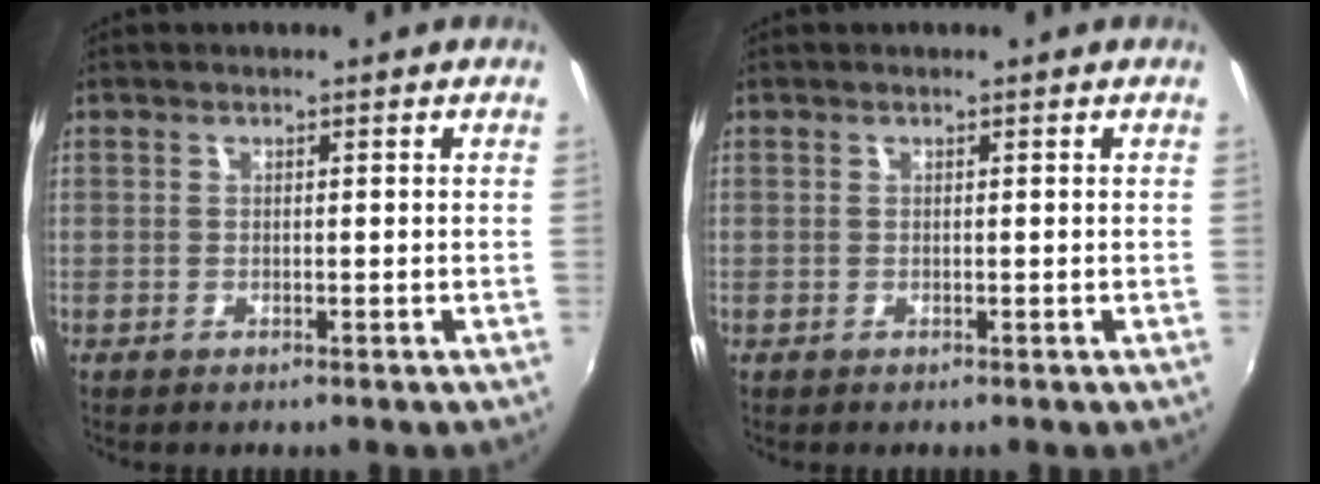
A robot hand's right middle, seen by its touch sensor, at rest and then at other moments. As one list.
[{"total": 0.0}]